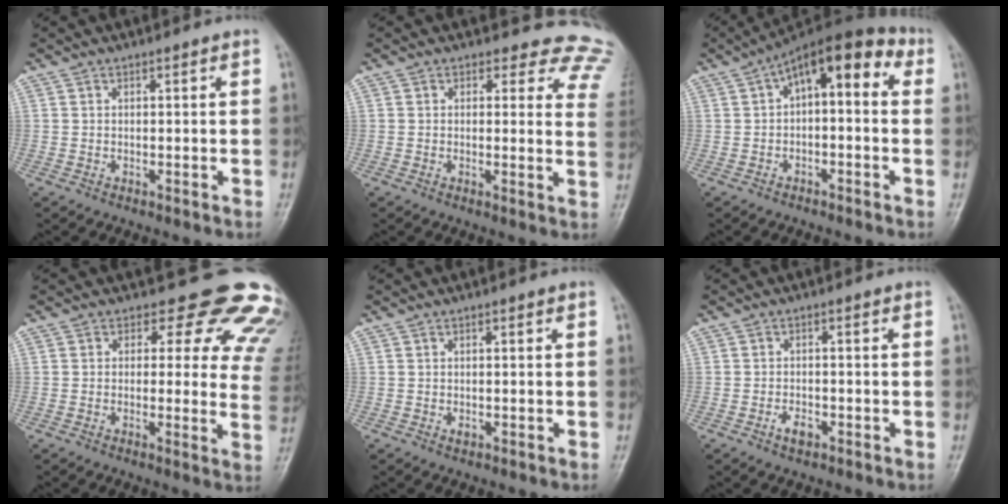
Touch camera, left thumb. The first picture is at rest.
{"total": 7.0, "force": [5.7, 3.9, 0.8], "torque": [0.045, -0.016, 0.028]}
{"total": 12.1, "force": [2.6, 5.6, 10.4], "torque": [-0.122, 0.049, 0.026]}
{"total": 15.2, "force": [11.6, 7.5, 6.3], "torque": [-0.009, -0.061, 0.099]}
{"total": 1.1, "force": [-0.2, 0.6, 0.9], "torque": [-0.012, 0.005, -0.005]}
{"total": 2.7, "force": [-1.7, 1.3, 1.6], "torque": [-0.028, 0.014, -0.030]}